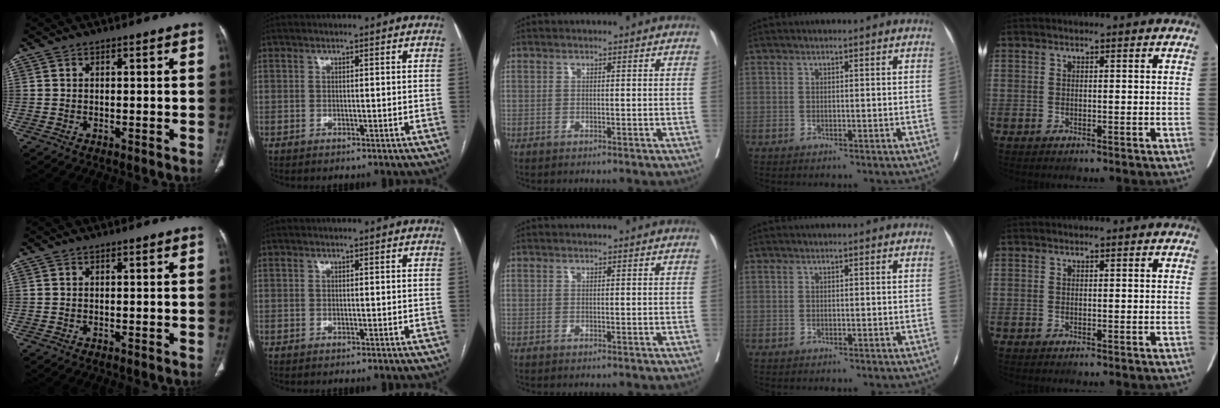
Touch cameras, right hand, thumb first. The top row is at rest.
{}